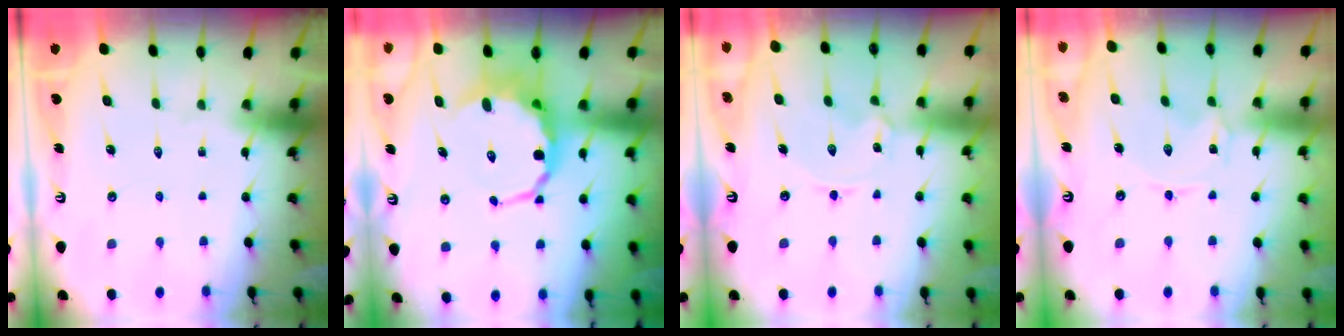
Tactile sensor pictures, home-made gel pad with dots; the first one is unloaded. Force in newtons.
{"total": 8.5, "press": 8.3, "slide": 1.9}
{"total": 1.4, "press": 1.3, "slide": 0.1}
{"total": 0.0}